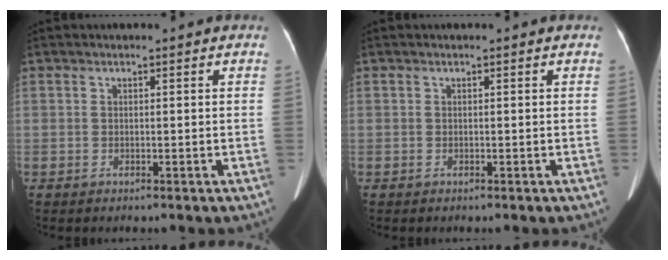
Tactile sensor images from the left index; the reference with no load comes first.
{"total": 0.0}